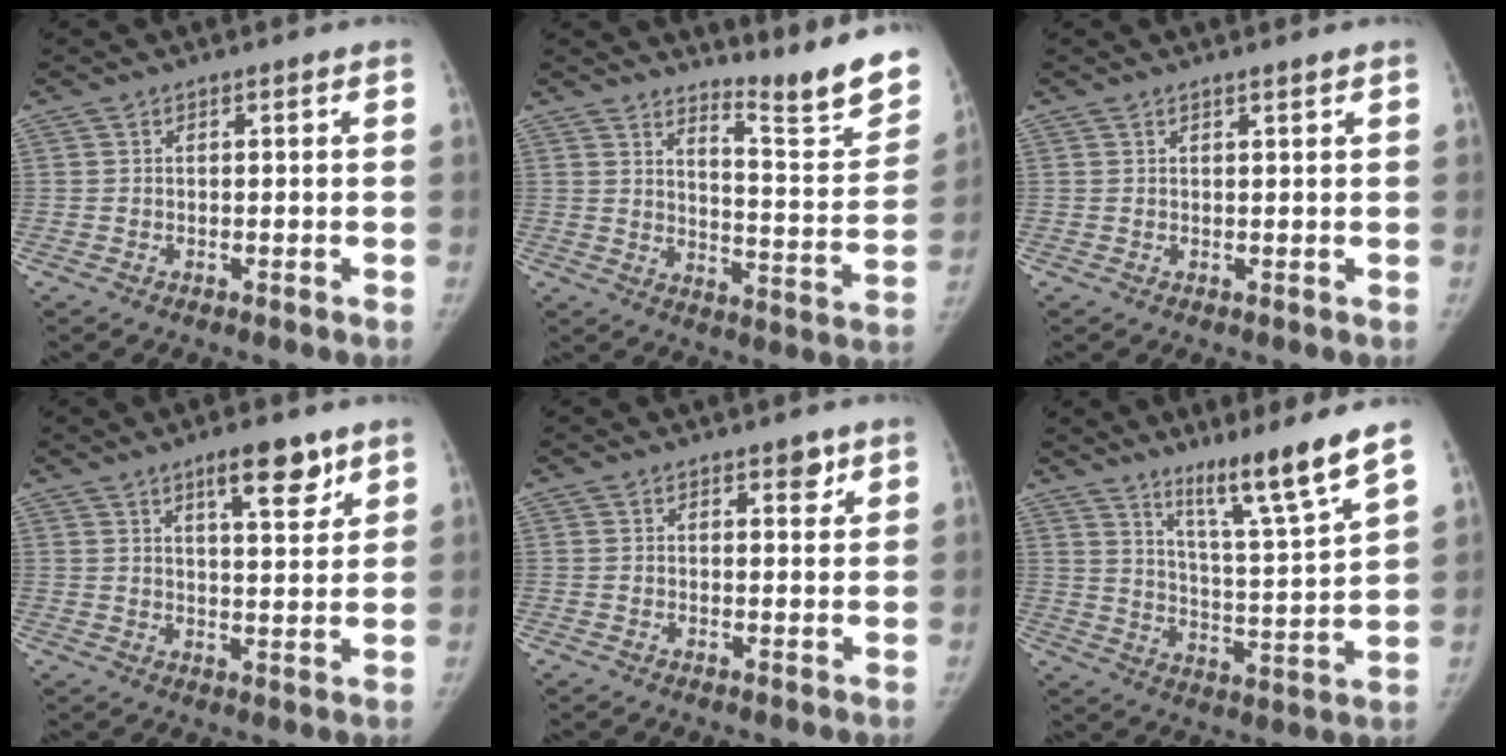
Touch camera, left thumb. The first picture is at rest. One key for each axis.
{"total": 14.8, "fx": 12.6, "fy": 1.5, "fz": 7.5, "tx": -0.083, "ty": -0.136, "tz": 0.171}
{"total": 0.8, "fx": 0.7, "fy": 0.0, "fz": 0.4, "tx": -0.009, "ty": -0.005, "tz": 0.013}
{"total": 8.5, "fx": 5.4, "fy": 2.6, "fz": 6.0, "tx": -0.071, "ty": -0.034, "tz": 0.083}
{"total": 2.4, "fx": 1.6, "fy": 1.2, "fz": 1.4, "tx": -0.004, "ty": -0.008, "tz": 0.021}
{"total": 12.8, "fx": 9.4, "fy": -0.5, "fz": 8.7, "tx": -0.138, "ty": -0.074, "tz": 0.161}